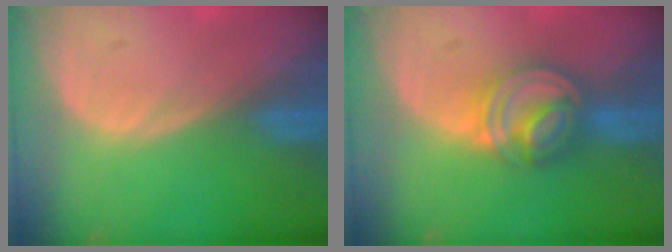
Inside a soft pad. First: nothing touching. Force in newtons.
{"total": 7.6, "press": 6.6, "slide": 3.8}